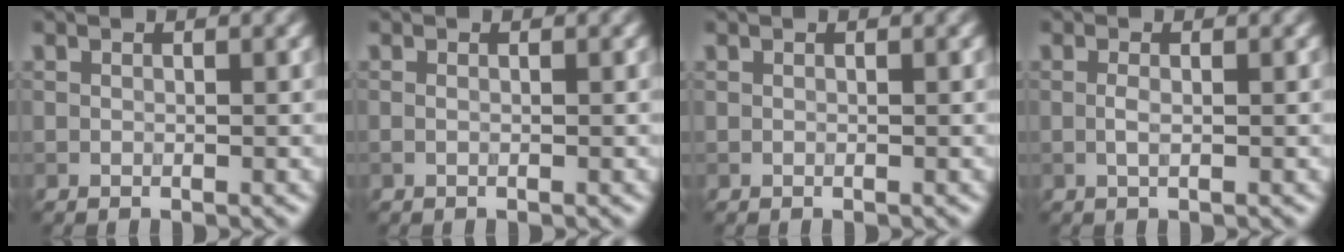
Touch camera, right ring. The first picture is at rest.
{"total": 0.0}
{"total": 0.0}
{"total": 0.9, "force": [-0.2, 0.2, 0.9], "torque": [-0.020, -0.003, -0.005]}